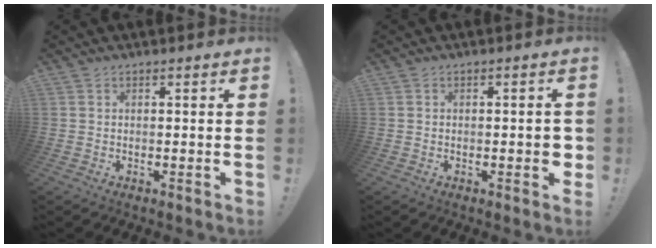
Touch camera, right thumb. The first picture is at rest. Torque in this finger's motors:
{"motor_torque": [0.55, 0.78, 0.39, -0.14, 0.00]}